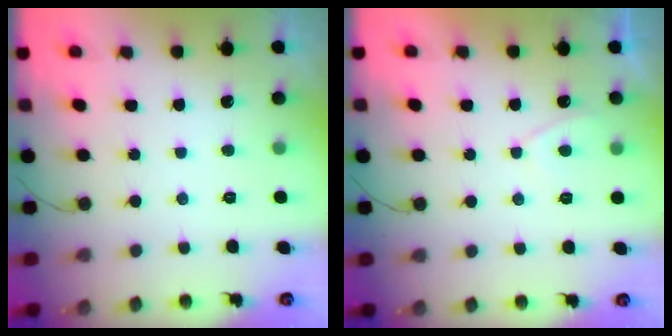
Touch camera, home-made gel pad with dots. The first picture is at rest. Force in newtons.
{"total": 2.3, "press": 2.2, "slide": 0.4}